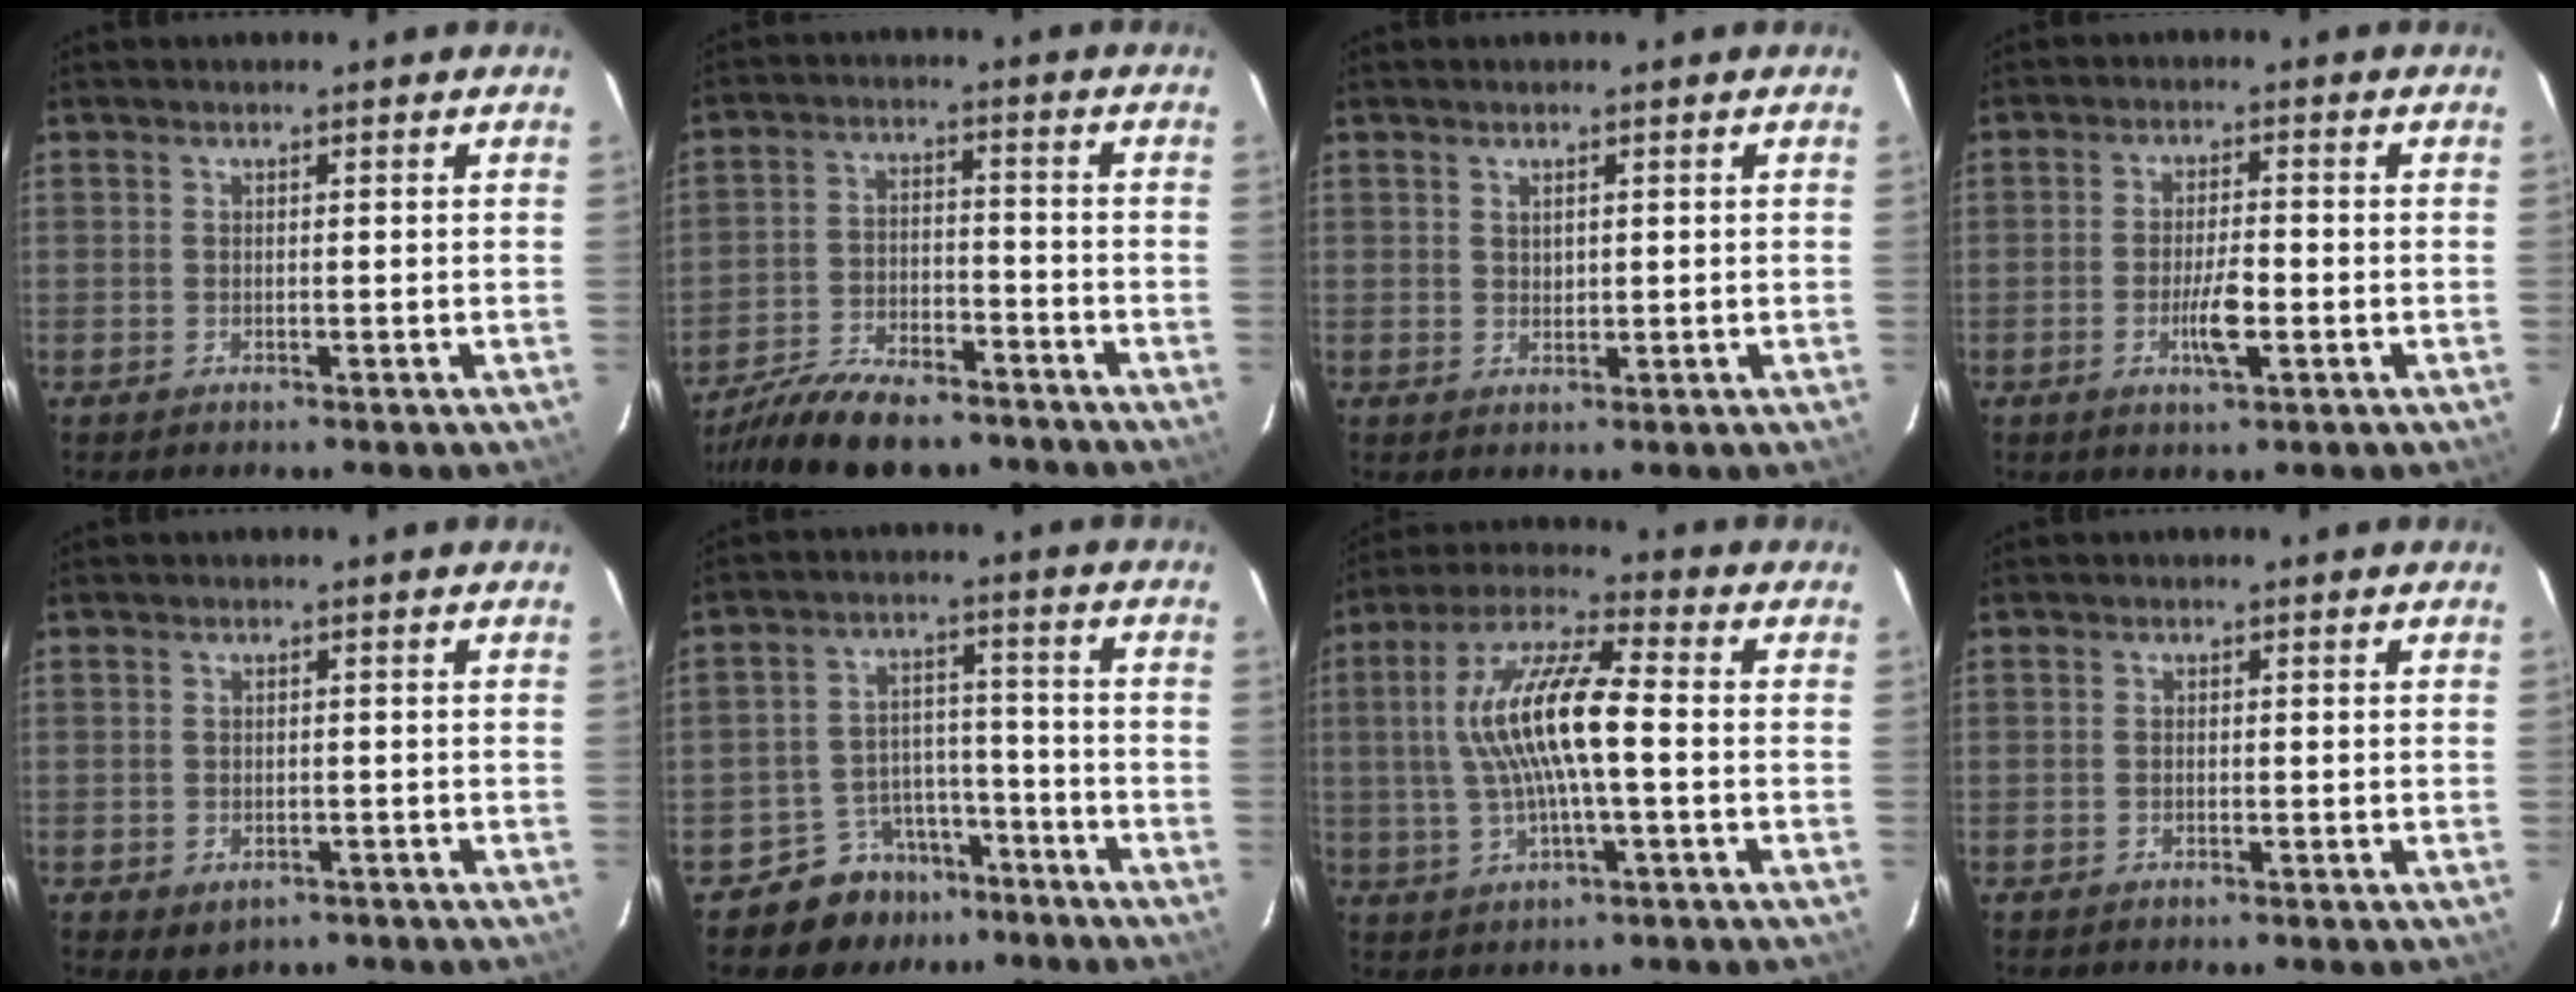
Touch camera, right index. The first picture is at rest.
{"total": 15.4, "force": [-12.7, 5.3, 6.8], "torque": [-0.150, -0.010, -0.206]}
{"total": 1.3, "force": [0.7, 0.8, 0.6], "torque": [-0.009, 0.002, 0.016]}
{"total": 5.5, "force": [-1.8, 1.4, 5.0], "torque": [-0.097, -0.003, -0.033]}
{"total": 3.5, "force": [-1.6, 2.7, 1.4], "torque": [-0.032, -0.006, -0.012]}
{"total": 8.8, "force": [-6.5, 5.9, 0.9], "torque": [-0.025, 0.038, -0.091]}
{"total": 13.3, "force": [0.0, 2.6, 13.0], "torque": [-0.253, 0.015, -0.005]}
{"total": 0.7, "force": [-0.3, 0.4, 0.5], "torque": [-0.010, 0.002, -0.006]}